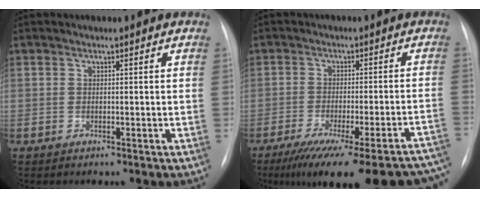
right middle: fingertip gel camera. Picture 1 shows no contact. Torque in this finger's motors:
{"motor_torque": [1.11, -1.03, 0.33, 0.10]}